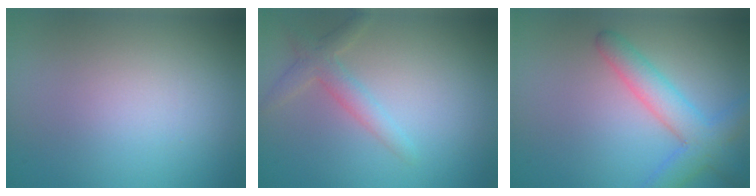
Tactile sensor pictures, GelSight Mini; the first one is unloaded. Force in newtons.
{"total": 2.3, "press": 2.3, "slide": 0.1}
{"total": 4.2, "press": 4.2, "slide": 0.2}